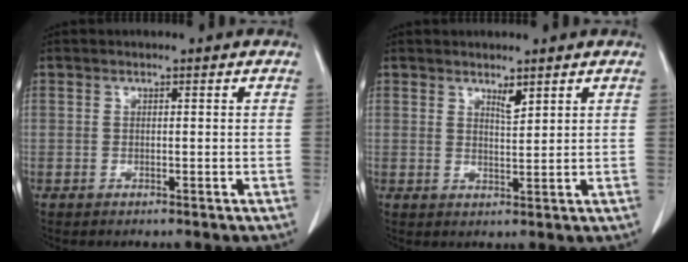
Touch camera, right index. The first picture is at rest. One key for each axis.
{"total": 2.1, "fx": 1.6, "fy": 0.3, "fz": 1.3, "tx": -0.026, "ty": -0.006, "tz": 0.032}